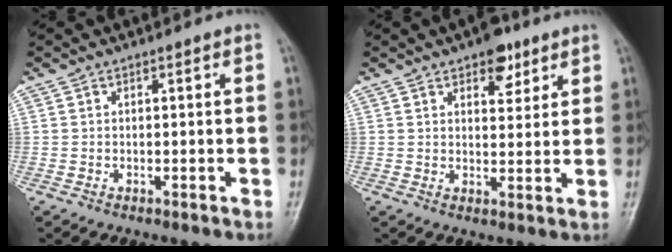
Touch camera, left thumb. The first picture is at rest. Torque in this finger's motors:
{"motor_torque": [0.48, 0.40, 0.30, -0.49, -0.01]}